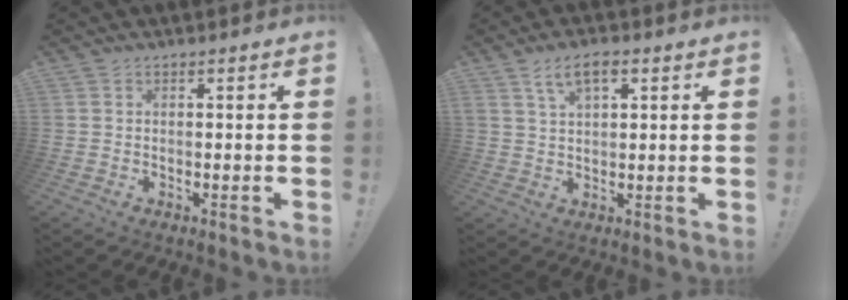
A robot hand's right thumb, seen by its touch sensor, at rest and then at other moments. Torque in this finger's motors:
{"motor_torque": [0.83, 0.90, 0.39, -0.24, 0.04]}